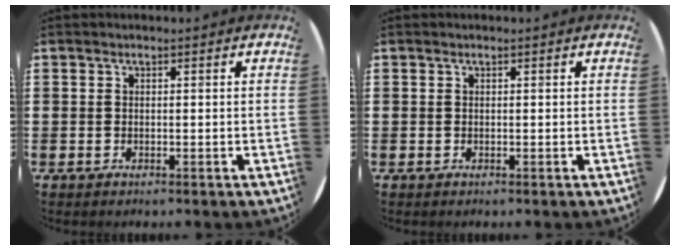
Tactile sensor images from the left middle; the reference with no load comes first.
{"total": 0.0}